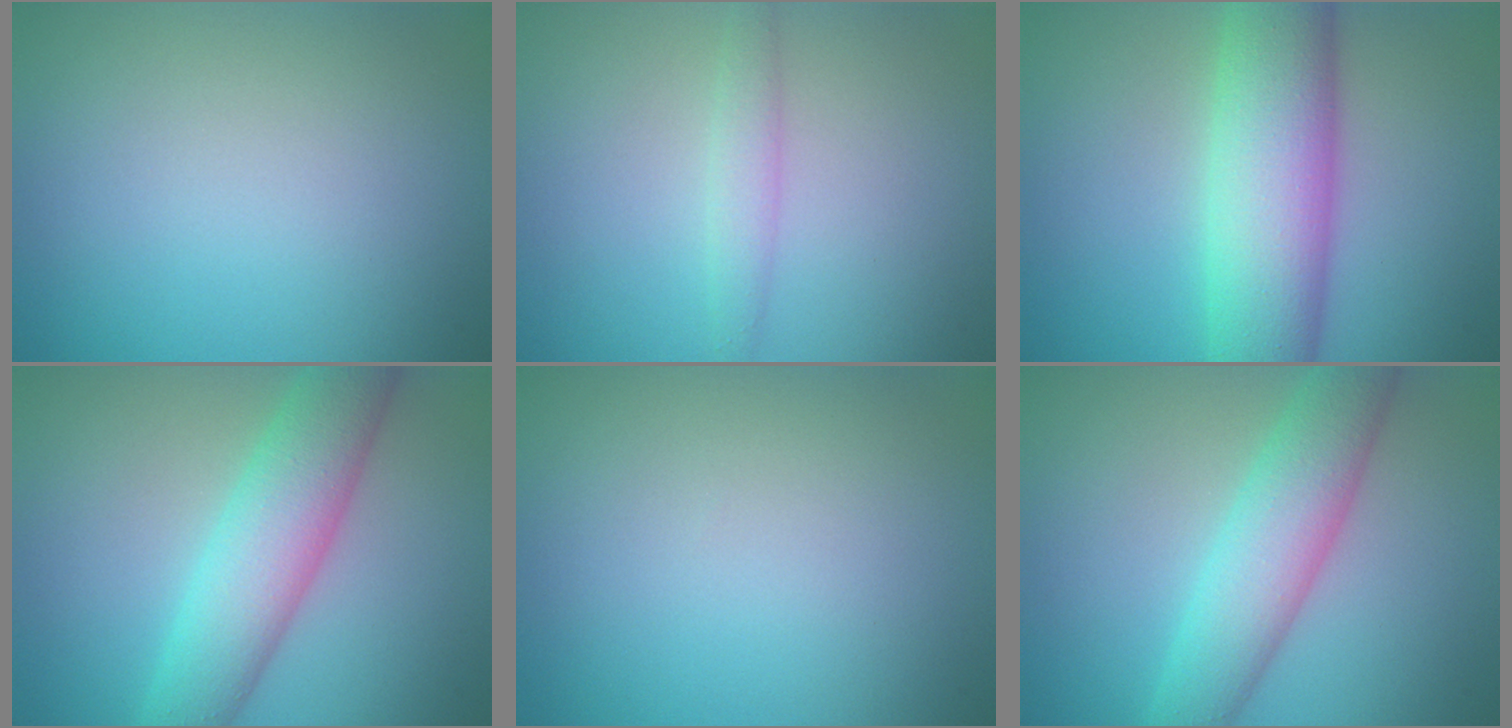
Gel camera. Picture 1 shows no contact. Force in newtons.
{"total": 1.6, "press": 1.6, "slide": 0.0}
{"total": 9.4, "press": 9.4, "slide": 0.4}
{"total": 6.4, "press": 6.4, "slide": 0.2}
{"total": 0.0}
{"total": 5.6, "press": 5.6, "slide": 0.3}